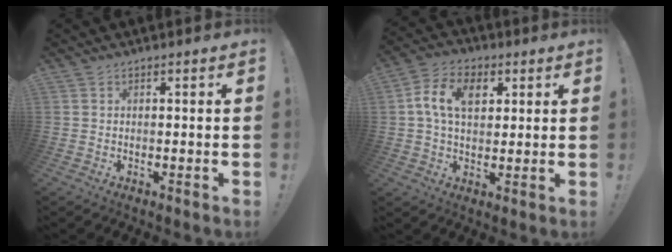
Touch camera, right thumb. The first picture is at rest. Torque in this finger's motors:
{"motor_torque": [1.47, 1.46, 0.40, -0.15, 0.02]}